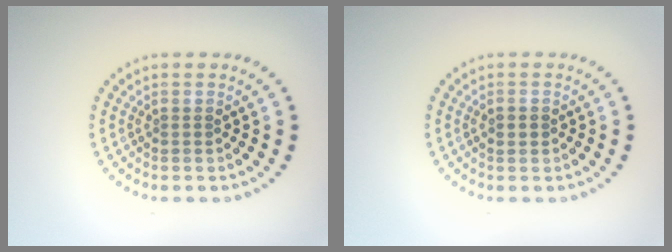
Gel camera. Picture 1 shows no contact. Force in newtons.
{"total": 1.5, "press": 1.5, "slide": 0.0}